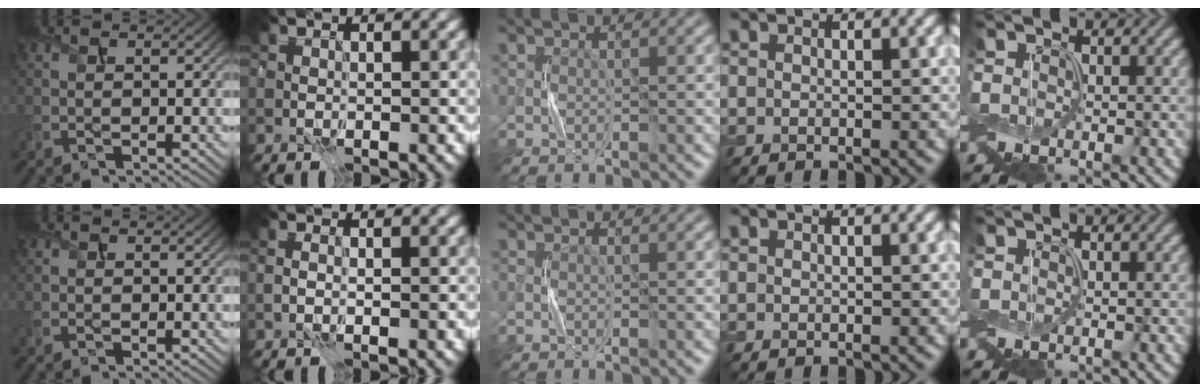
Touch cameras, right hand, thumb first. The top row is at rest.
{"index": {"total": 0.7, "force": [-0.7, -0.1, 0.0], "torque": [-0.003, -0.001, -0.012]}}